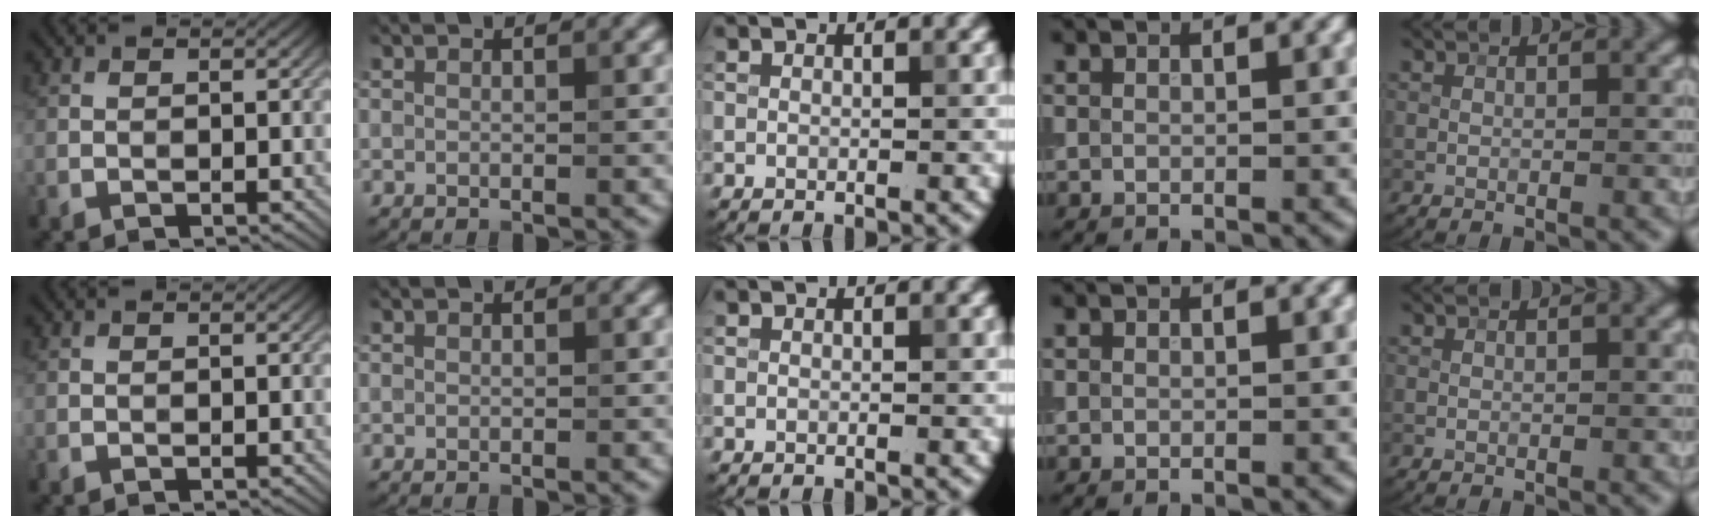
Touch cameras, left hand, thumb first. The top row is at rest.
{}